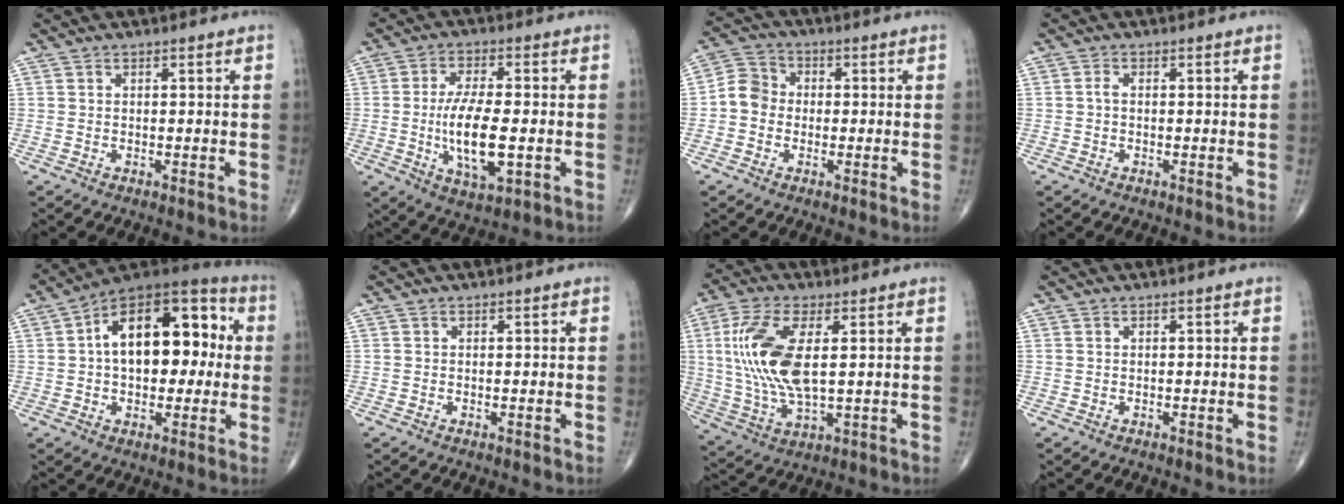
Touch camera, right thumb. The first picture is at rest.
{"total": 11.7, "force": [-1.7, 4.4, 10.8], "torque": [-0.201, -0.006, -0.026]}
{"total": 6.0, "force": [-0.9, 5.4, 2.5], "torque": [-0.028, 0.022, -0.032]}
{"total": 1.0, "force": [-0.2, 0.6, 0.8], "torque": [-0.012, 0.001, -0.007]}
{"total": 20.1, "force": [2.3, 11.5, 16.4], "torque": [-0.217, 0.043, 0.026]}
{"total": 0.0}
{"total": 15.2, "force": [2.3, 6.3, 13.6], "torque": [-0.302, -0.009, 0.051]}
{"total": 0.0}